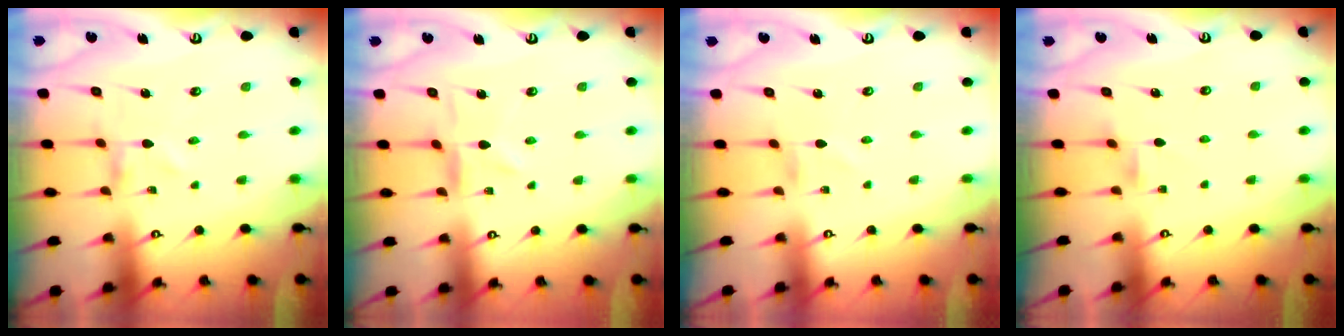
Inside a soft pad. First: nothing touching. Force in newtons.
{"total": 1.4, "press": 1.4, "slide": 0.3}
{"total": 1.0, "press": 1.0, "slide": 0.0}
{"total": 2.0, "press": 2.0, "slide": 0.4}